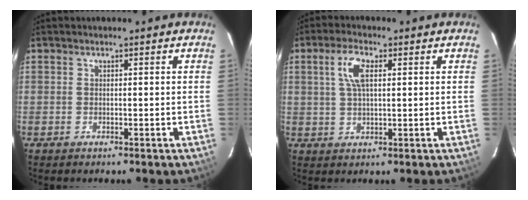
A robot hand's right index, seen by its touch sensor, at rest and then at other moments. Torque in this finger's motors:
{"motor_torque": [0.56, 0.13, 0.43, 0.11]}